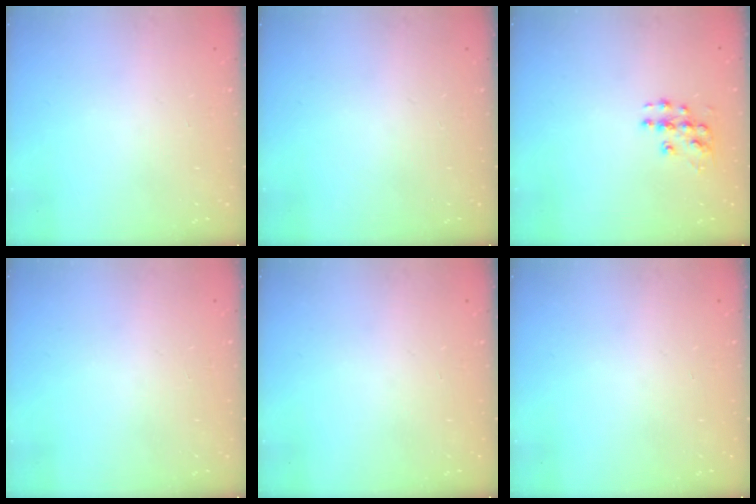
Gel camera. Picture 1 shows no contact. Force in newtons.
{"total": 0.0}
{"total": 7.8, "press": 7.8, "slide": 0.4}
{"total": 0.0}
{"total": 0.0}
{"total": 0.0}